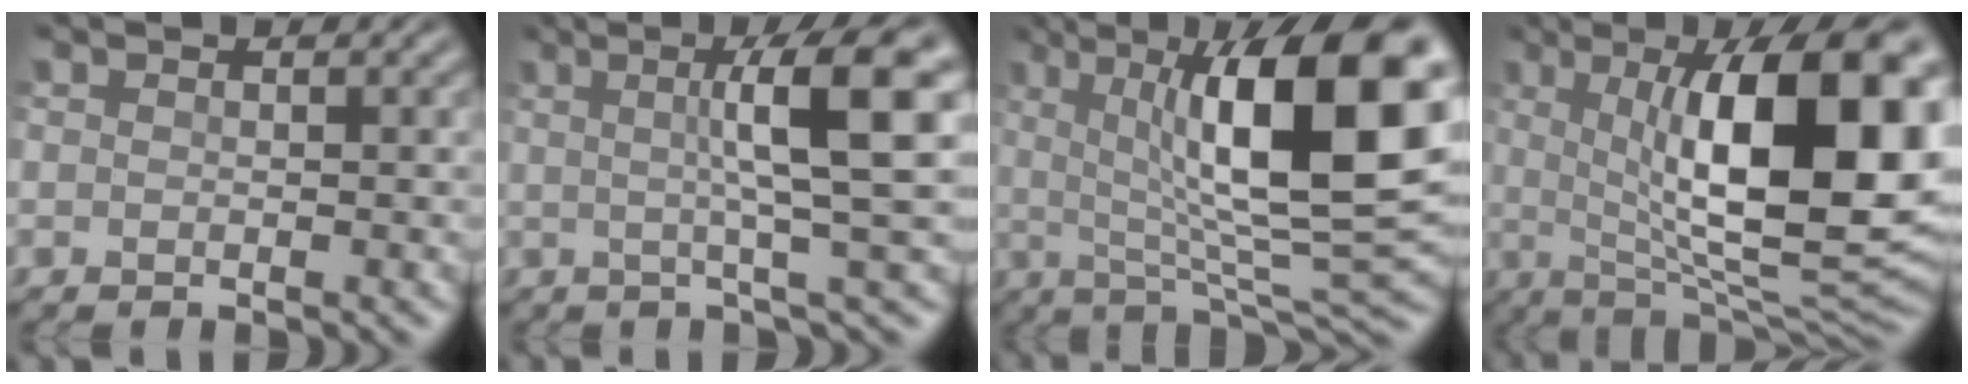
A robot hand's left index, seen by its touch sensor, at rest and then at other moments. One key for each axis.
{"total": 8.4, "fx": 1.6, "fy": 1.3, "fz": 8.1, "tx": -0.105, "ty": 0.016, "tz": 0.022}
{"total": 15.3, "fx": 2.9, "fy": 4.6, "fz": 14.2, "tx": -0.204, "ty": 0.005, "tz": 0.036}
{"total": 15.6, "fx": 2.2, "fy": 5.2, "fz": 14.6, "tx": -0.197, "ty": 0.002, "tz": 0.027}